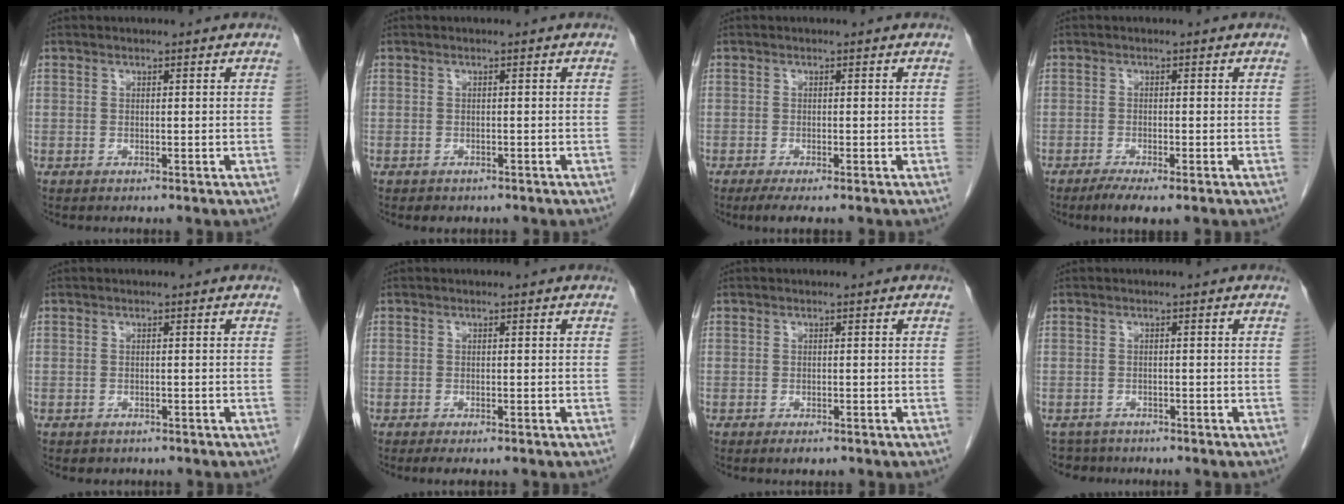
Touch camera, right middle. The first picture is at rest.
{"total": 1.8, "force": [-1.4, 1.0, 0.5], "torque": [-0.014, -0.002, -0.014]}
{"total": 3.2, "force": [-2.3, 0.6, 2.2], "torque": [-0.038, -0.011, -0.034]}
{"total": 3.9, "force": [-2.6, 0.6, 2.8], "torque": [-0.051, -0.011, -0.041]}
{"total": 1.5, "force": [-1.2, 0.9, 0.2], "torque": [-0.013, -0.001, -0.012]}
{"total": 2.9, "force": [-2.3, 0.7, 1.6], "torque": [-0.023, -0.009, -0.028]}
{"total": 1.3, "force": [-0.9, 0.5, 0.8], "torque": [-0.015, -0.002, -0.008]}
{"total": 2.9, "force": [-2.5, 1.5, -0.4], "torque": [0.004, 0.000, -0.042]}